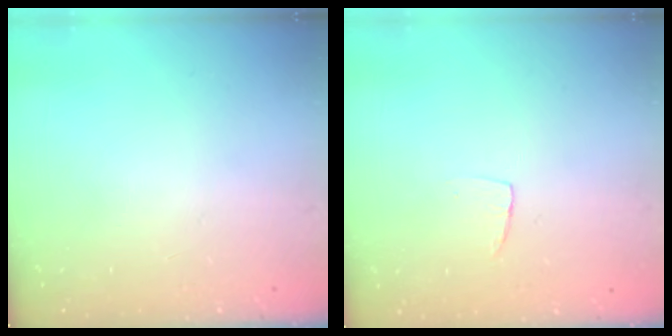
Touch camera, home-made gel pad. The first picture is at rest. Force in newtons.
{"total": 3.3, "press": 3.3, "slide": 0.2}